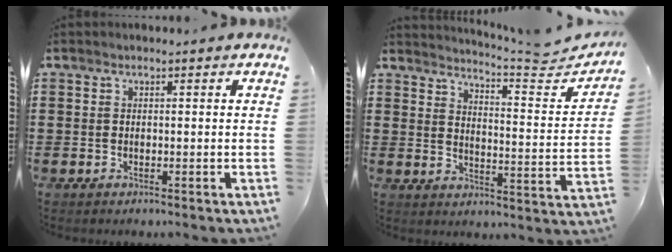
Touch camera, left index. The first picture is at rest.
{"total": 4.7, "force": [4.3, -0.5, 1.8], "torque": [-0.043, -0.044, 0.065]}